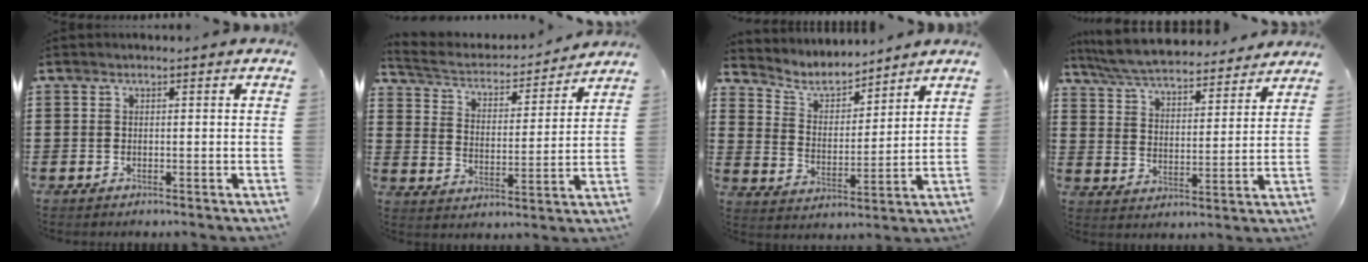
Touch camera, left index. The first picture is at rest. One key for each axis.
{"total": 3.5, "fx": 3.3, "fy": 0.9, "fz": 1.0, "tx": -0.040, "ty": -0.027, "tz": 0.047}
{"total": 5.6, "fx": 5.1, "fy": 1.7, "fz": 1.6, "tx": -0.059, "ty": -0.027, "tz": 0.086}
{"total": 6.4, "fx": 6.2, "fy": 0.4, "fz": 1.6, "tx": -0.061, "ty": -0.039, "tz": 0.107}